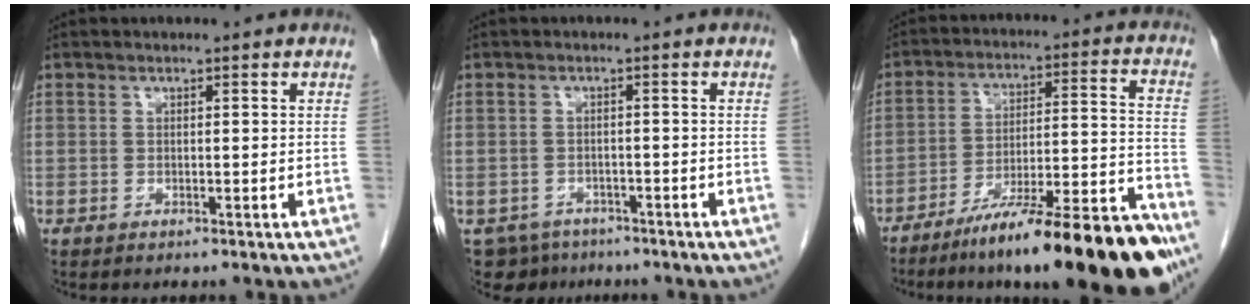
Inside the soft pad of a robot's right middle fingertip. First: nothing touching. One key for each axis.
{"total": 5.1, "fx": -4.0, "fy": 3.2, "fz": 0.1, "tx": 0.002, "ty": 0.002, "tz": -0.056}
{"total": 21.8, "fx": -15.9, "fy": 1.6, "fz": 14.7, "tx": -0.159, "ty": 0.015, "tz": -0.254}